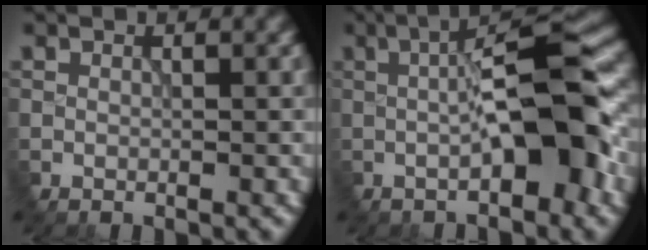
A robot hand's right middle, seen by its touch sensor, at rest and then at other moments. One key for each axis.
{"total": 9.2, "fx": -0.9, "fy": 2.1, "fz": 8.9, "tx": -0.129, "ty": 0.017, "tz": -0.022}